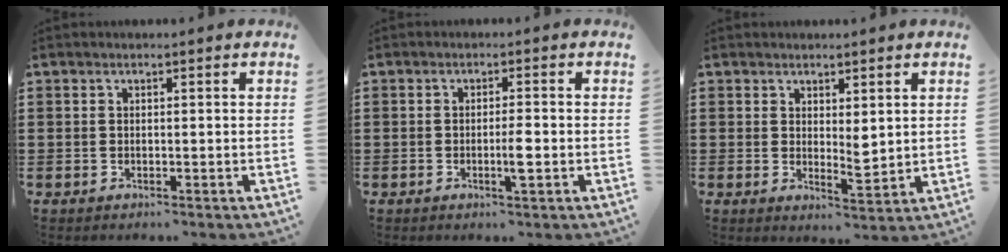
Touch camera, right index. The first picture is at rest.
{"total": 2.9, "force": [-0.8, 0.3, 2.8], "torque": [-0.054, -0.004, -0.016]}
{"total": 3.1, "force": [1.9, 1.5, 2.0], "torque": [-0.027, -0.008, 0.032]}